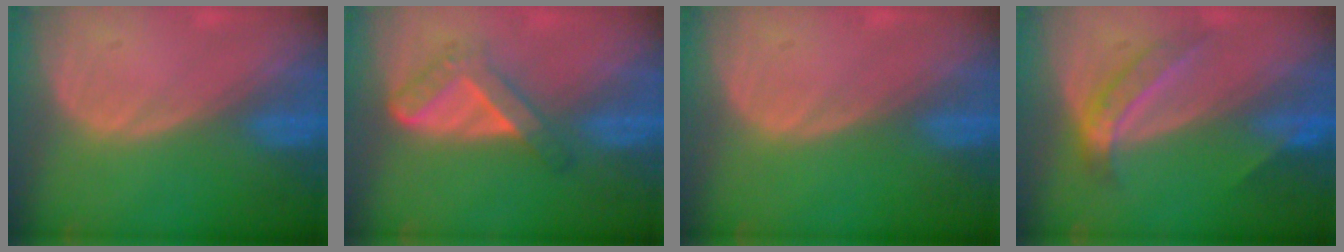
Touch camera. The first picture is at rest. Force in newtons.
{"total": 5.6, "press": 4.8, "slide": 2.9}
{"total": 0.0}
{"total": 5.4, "press": 4.7, "slide": 2.5}